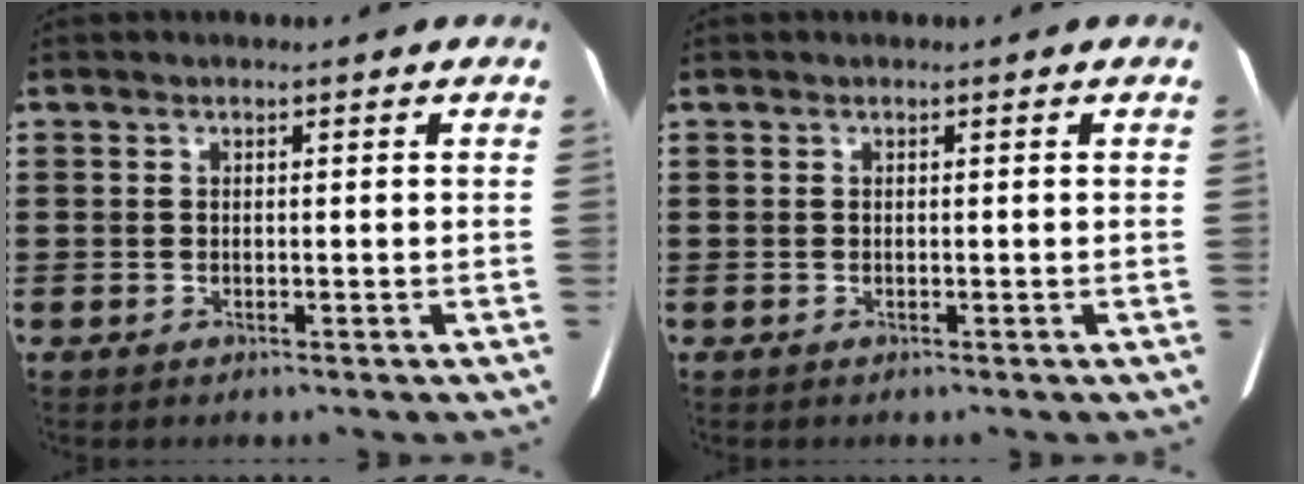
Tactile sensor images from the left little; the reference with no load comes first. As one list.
[{"total": 0.0}]